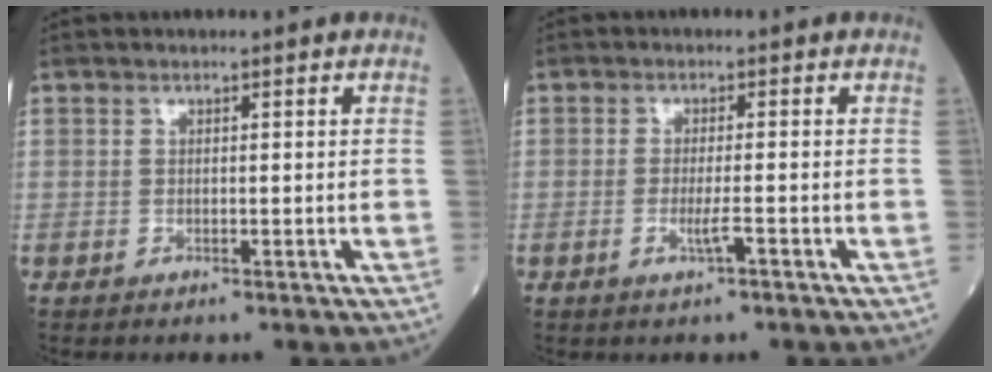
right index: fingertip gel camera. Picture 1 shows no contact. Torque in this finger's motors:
{"motor_torque": [-0.22, 0.00, 0.01, 0.00]}